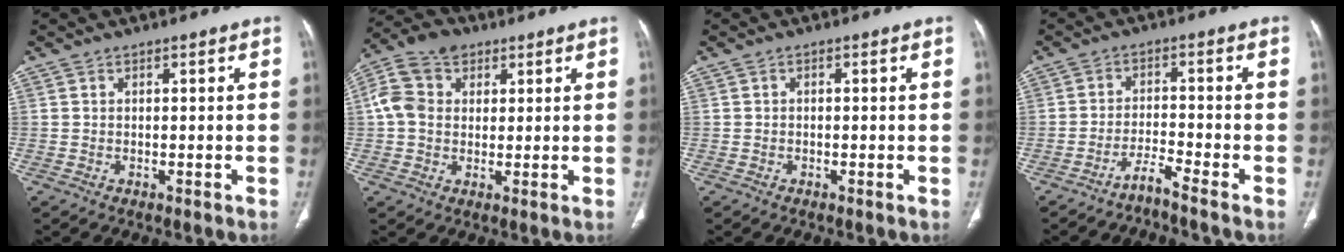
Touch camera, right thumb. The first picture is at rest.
{"total": 9.6, "force": [2.3, 7.7, 5.2], "torque": [-0.096, 0.021, 0.035]}
{"total": 0.0}
{"total": 3.2, "force": [-2.9, -0.8, 1.2], "torque": [-0.030, 0.013, -0.060]}